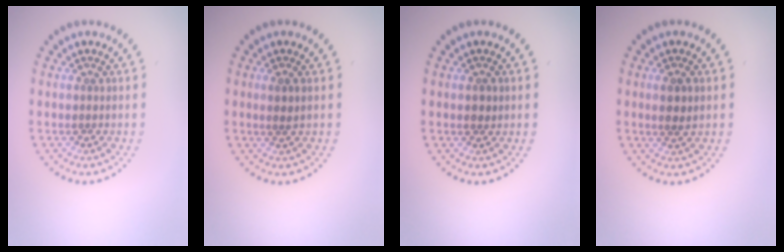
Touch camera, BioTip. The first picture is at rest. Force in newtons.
{"total": 0.9, "press": 0.7, "slide": 0.6}
{"total": 1.2, "press": 1.2, "slide": 0.2}
{"total": 1.9, "press": 1.8, "slide": 0.6}